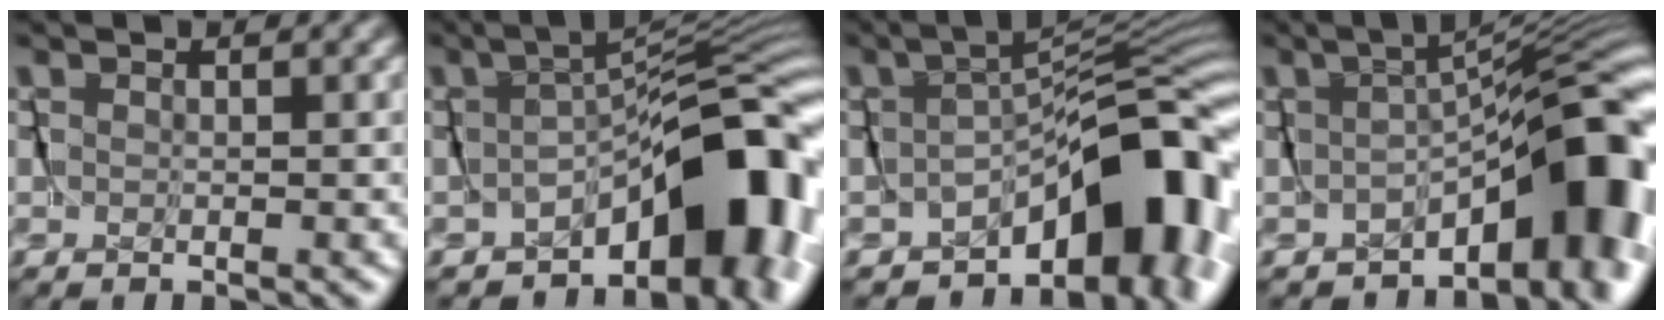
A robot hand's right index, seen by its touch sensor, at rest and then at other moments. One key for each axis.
{"total": 9.1, "fx": -4.5, "fy": 3.6, "fz": 7.1, "tx": -0.084, "ty": -0.004, "tz": -0.064}
{"total": 10.4, "fx": -5.4, "fy": 4.6, "fz": 7.5, "tx": -0.095, "ty": -0.007, "tz": -0.080}
{"total": 7.9, "fx": -3.5, "fy": 2.7, "fz": 6.6, "tx": -0.066, "ty": 0.000, "tz": -0.050}